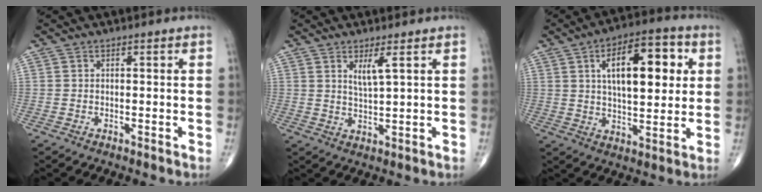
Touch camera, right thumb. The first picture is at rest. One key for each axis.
{"total": 3.6, "fx": 1.7, "fy": 0.4, "fz": 3.1, "tx": -0.062, "ty": -0.021, "tz": 0.035}
{"total": 16.1, "fx": 4.3, "fy": 7.2, "fz": 13.8, "tx": -0.183, "ty": 0.001, "tz": 0.064}